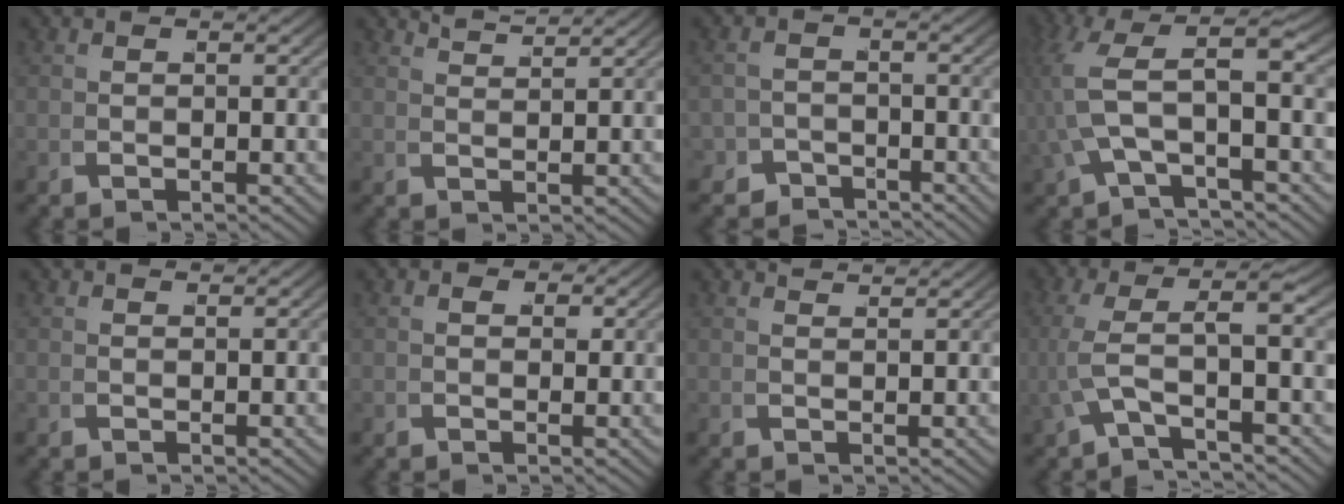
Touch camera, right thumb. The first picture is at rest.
{"total": 3.1, "force": [3.1, -0.1, 0.3], "torque": [0.006, 0.005, 0.058]}
{"total": 3.5, "force": [-3.1, 1.5, 0.0], "torque": [0.016, -0.020, -0.053]}
{"total": 6.5, "force": [0.8, 2.8, 5.8], "torque": [-0.127, -0.004, 0.022]}
{"total": 0.7, "force": [0.6, -0.1, -0.2], "torque": [0.005, -0.003, 0.014]}
{"total": 1.0, "force": [0.6, 0.8, 0.2], "torque": [0.002, -0.007, 0.011]}
{"total": 1.8, "force": [1.8, -0.2, 0.0], "torque": [0.006, 0.002, 0.033]}
{"total": 5.5, "force": [-0.1, 1.7, 5.2], "torque": [-0.111, -0.001, 0.005]}